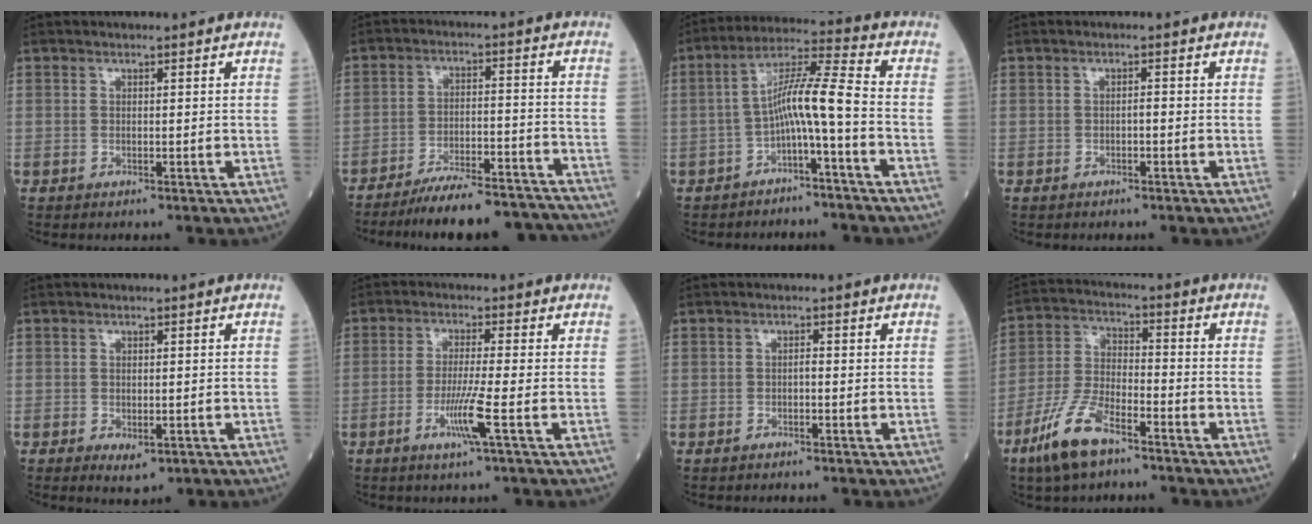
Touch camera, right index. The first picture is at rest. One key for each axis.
{"total": 17.1, "fx": -16.0, "fy": 2.3, "fz": 5.6, "tx": -0.074, "ty": 0.014, "tz": -0.226}
{"total": 7.8, "fx": -2.5, "fy": -0.2, "fz": 7.4, "tx": -0.132, "ty": 0.030, "tz": -0.045}
{"total": 0.7, "fx": -0.3, "fy": 0.1, "fz": 0.6, "tx": -0.009, "ty": 0.002, "tz": -0.005}
{"total": 2.5, "fx": -1.1, "fy": 1.1, "fz": 1.9, "tx": -0.027, "ty": -0.003, "tz": -0.008}
{"total": 5.6, "fx": -2.1, "fy": -0.9, "fz": 5.1, "tx": -0.100, "ty": -0.015, "tz": -0.043}
{"total": 0.8, "fx": -0.4, "fy": 0.2, "fz": 0.6, "tx": -0.010, "ty": 0.001, "tz": -0.010}
{"total": 10.0, "fx": -6.7, "fy": 2.9, "fz": 6.9, "tx": -0.154, "ty": -0.013, "tz": -0.134}